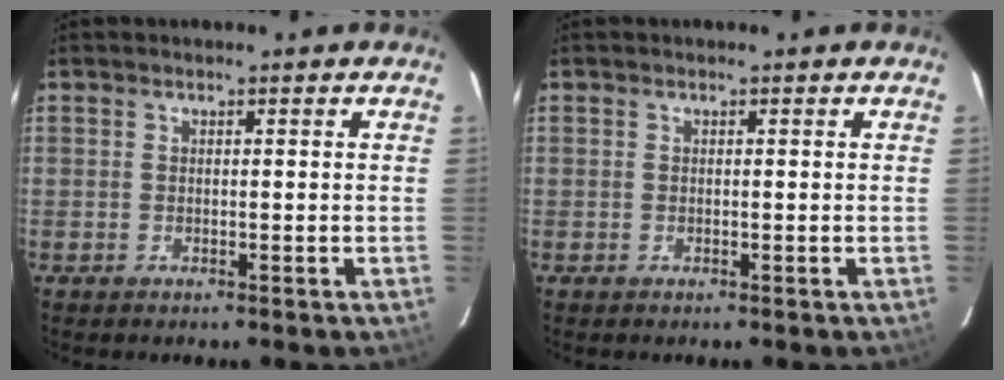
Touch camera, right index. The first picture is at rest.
{"total": 0.0}